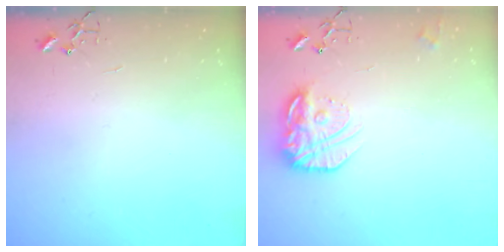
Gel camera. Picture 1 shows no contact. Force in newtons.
{"total": 17.1, "press": 17.0, "slide": 1.2}